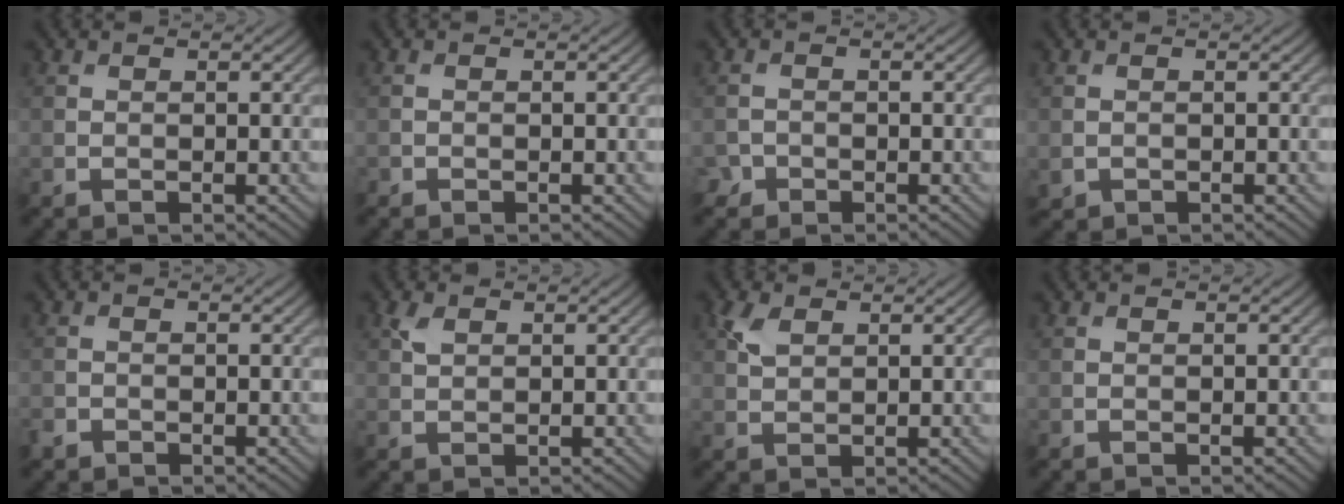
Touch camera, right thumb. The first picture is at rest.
{"total": 0.0}
{"total": 1.3, "force": [-0.9, 0.9, 0.1], "torque": [0.001, 0.000, -0.023]}
{"total": 0.7, "force": [-0.2, 0.6, 0.2], "torque": [-0.006, -0.007, -0.002]}
{"total": 1.0, "force": [-0.8, 0.6, 0.1], "torque": [-0.004, -0.002, -0.020]}
{"total": 1.7, "force": [0.9, 0.9, 1.1], "torque": [-0.030, 0.004, 0.020]}
{"total": 2.8, "force": [1.5, 1.6, 1.8], "torque": [-0.048, 0.003, 0.030]}
{"total": 0.0}